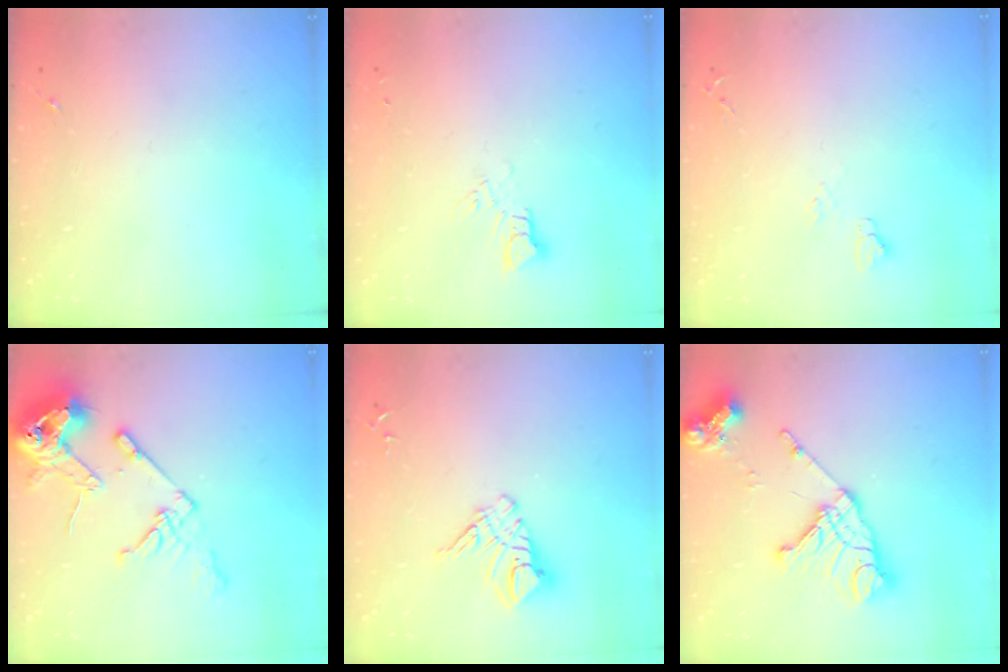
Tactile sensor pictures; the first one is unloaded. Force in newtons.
{"total": 4.0, "press": 4.0, "slide": 0.4}
{"total": 5.8, "press": 5.8, "slide": 0.8}
{"total": 17.0, "press": 16.9, "slide": 1.9}
{"total": 10.9, "press": 10.8, "slide": 1.1}
{"total": 17.5, "press": 17.4, "slide": 2.2}